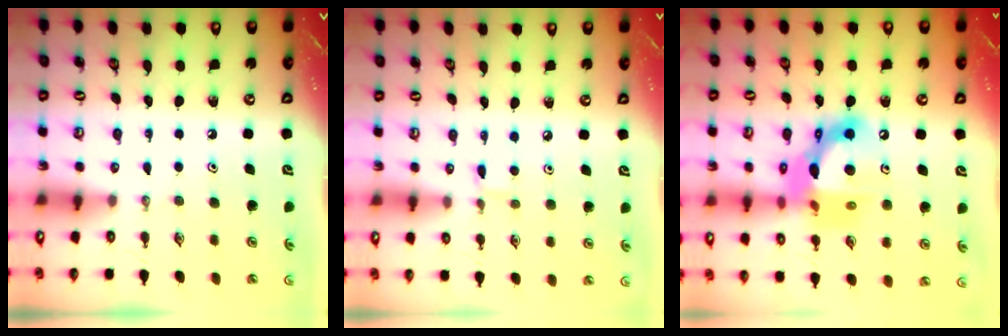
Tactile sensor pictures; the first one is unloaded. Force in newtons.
{"total": 4.0, "press": 4.0, "slide": 0.4}
{"total": 16.5, "press": 16.5, "slide": 1.5}